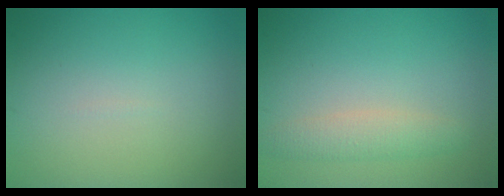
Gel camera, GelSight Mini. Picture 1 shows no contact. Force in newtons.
{"total": 2.1, "press": 2.1, "slide": 0.0}